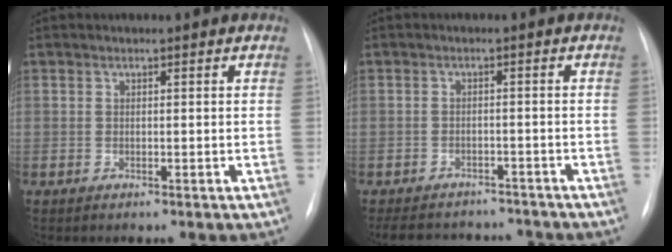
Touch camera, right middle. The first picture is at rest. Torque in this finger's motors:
{"motor_torque": [0.55, -0.82, 0.02, 0.02]}